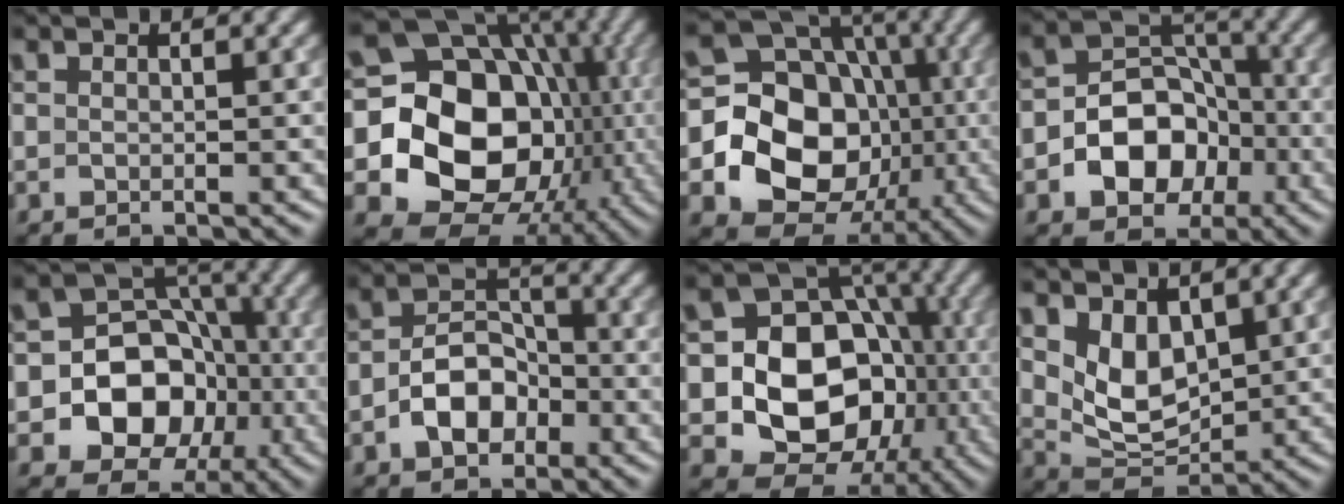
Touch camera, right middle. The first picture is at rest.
{"total": 18.4, "force": [-1.9, 15.3, 10.0], "torque": [-0.140, -0.020, -0.044]}
{"total": 16.7, "force": [-3.1, 14.3, 8.0], "torque": [-0.136, -0.014, -0.073]}
{"total": 7.7, "force": [-2.6, 5.8, 4.4], "torque": [-0.047, 0.005, -0.061]}
{"total": 10.7, "force": [-3.0, 9.1, 4.8], "torque": [-0.070, 0.008, -0.083]}
{"total": 4.9, "force": [-2.0, 3.2, 3.0], "torque": [-0.050, 0.005, -0.038]}
{"total": 14.2, "force": [-2.5, 11.7, 7.8], "torque": [-0.106, -0.007, -0.062]}
{"total": 5.1, "force": [1.7, 3.3, 3.5], "torque": [-0.069, -0.015, 0.037]}